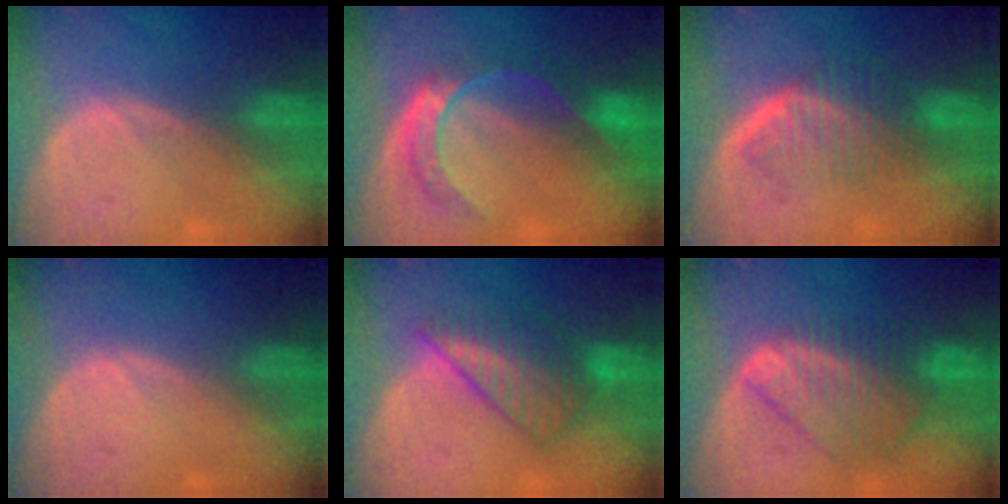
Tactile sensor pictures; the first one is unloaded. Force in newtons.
{"total": 8.3, "press": 6.9, "slide": 4.6}
{"total": 6.6, "press": 5.9, "slide": 2.9}
{"total": 0.0}
{"total": 7.1, "press": 6.8, "slide": 1.9}
{"total": 8.9, "press": 7.7, "slide": 4.4}